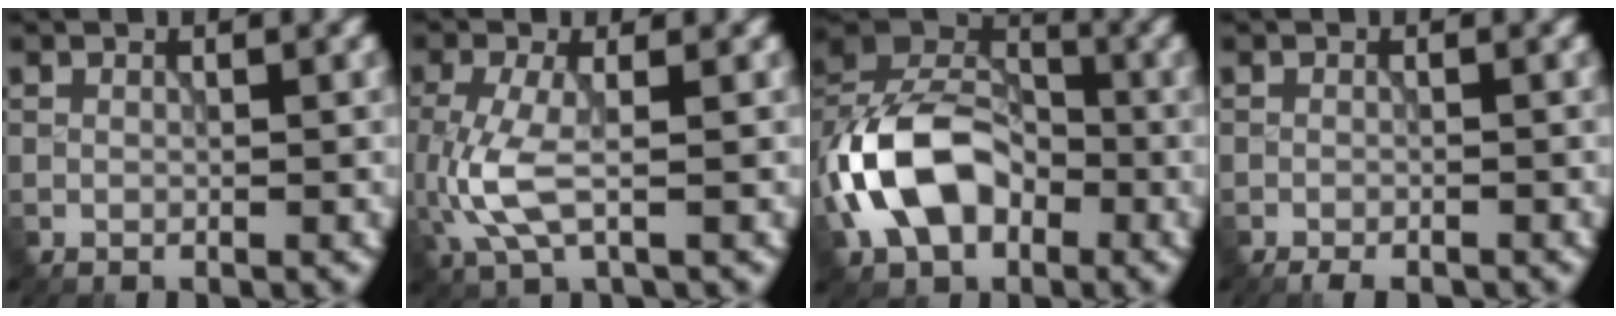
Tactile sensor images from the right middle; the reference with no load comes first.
{"total": 4.2, "force": [-0.8, 1.5, 3.8], "torque": [-0.101, -0.007, -0.017]}
{"total": 9.5, "force": [-3.0, 6.5, 6.2], "torque": [-0.118, 0.014, -0.070]}
{"total": 1.7, "force": [-1.5, 0.5, 0.8], "torque": [-0.010, -0.002, -0.024]}